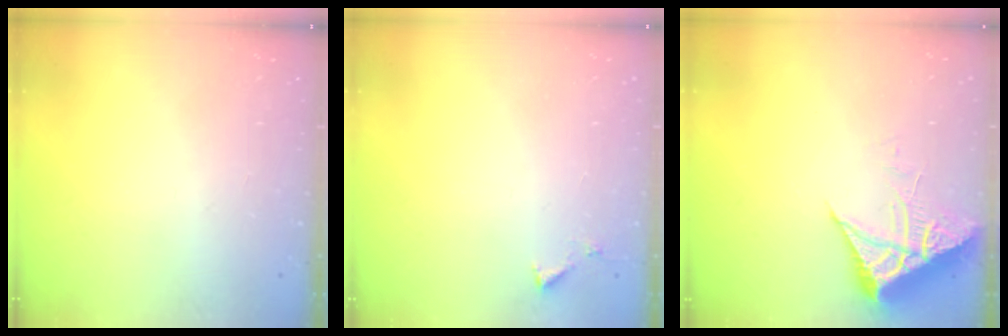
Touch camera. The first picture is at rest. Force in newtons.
{"total": 3.2, "press": 3.2, "slide": 0.2}
{"total": 6.6, "press": 6.6, "slide": 0.8}